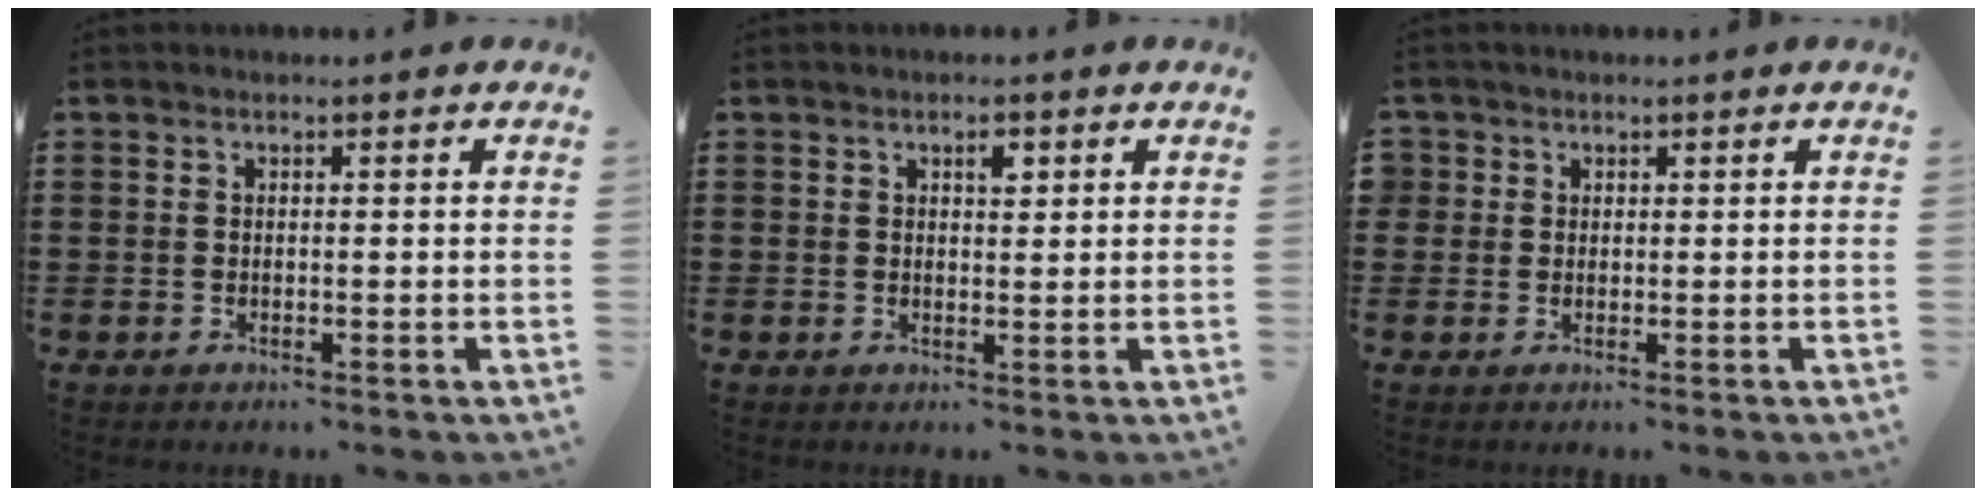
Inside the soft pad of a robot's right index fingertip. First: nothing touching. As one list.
[{"total": 1.8, "force": [0.8, 0.9, 1.3], "torque": [-0.020, 0.003, 0.011]}, {"total": 1.3, "force": [0.4, 1.2, -0.1], "torque": [-0.003, 0.006, 0.008]}]